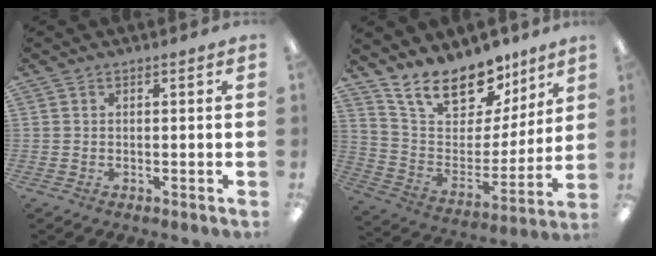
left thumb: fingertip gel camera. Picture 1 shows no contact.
{"total": 19.2, "force": [15.1, 9.0, 7.6], "torque": [-0.142, -0.104, 0.274]}